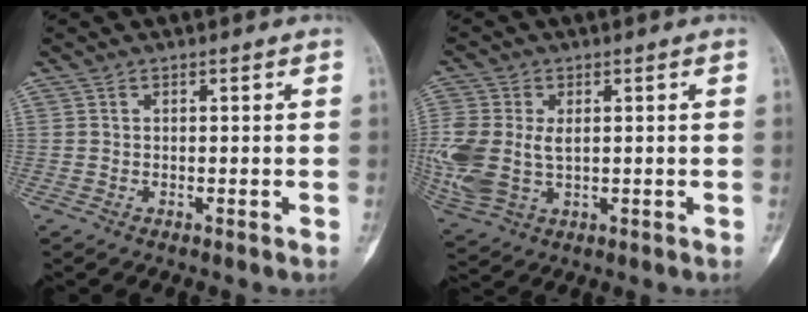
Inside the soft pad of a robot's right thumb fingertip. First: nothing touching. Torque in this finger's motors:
{"motor_torque": [0.02, 0.16, 0.67, -0.36, 0.13]}